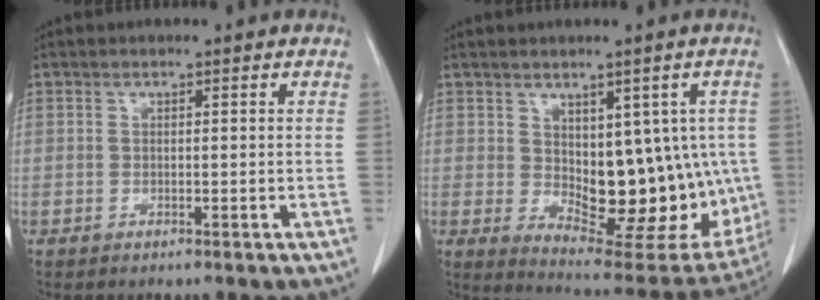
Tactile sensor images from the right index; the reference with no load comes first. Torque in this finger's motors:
{"motor_torque": [0.86, 0.40, 0.36, 0.05]}